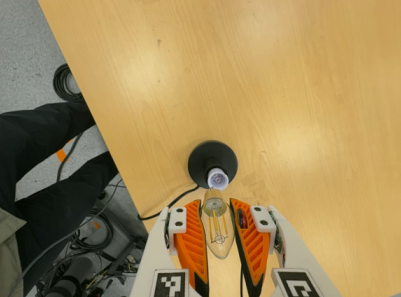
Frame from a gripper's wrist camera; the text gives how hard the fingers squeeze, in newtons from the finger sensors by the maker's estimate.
{"total": 21.4, "left": 23.8, "right": 19.0}